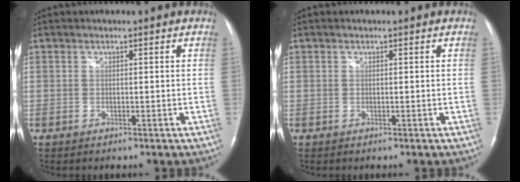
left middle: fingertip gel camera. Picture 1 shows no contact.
{"total": 0.0}